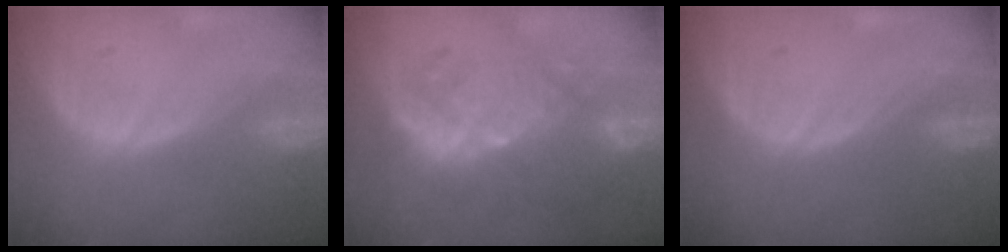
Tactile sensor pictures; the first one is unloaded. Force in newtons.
{"total": 9.4, "press": 9.0, "slide": 2.7}
{"total": 0.0}